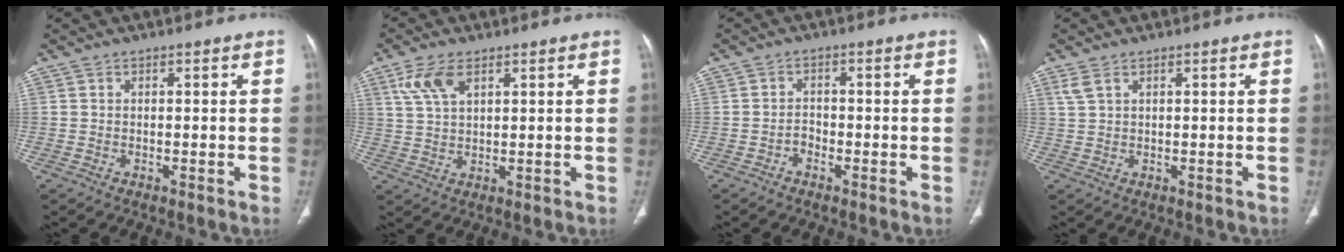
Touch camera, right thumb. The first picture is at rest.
{"total": 6.3, "force": [3.2, 3.1, 4.4], "torque": [-0.094, -0.004, 0.069]}
{"total": 1.7, "force": [-1.1, 1.2, 0.7], "torque": [-0.005, 0.011, -0.022]}
{"total": 2.1, "force": [1.2, 1.0, 1.4], "torque": [-0.038, 0.008, 0.038]}